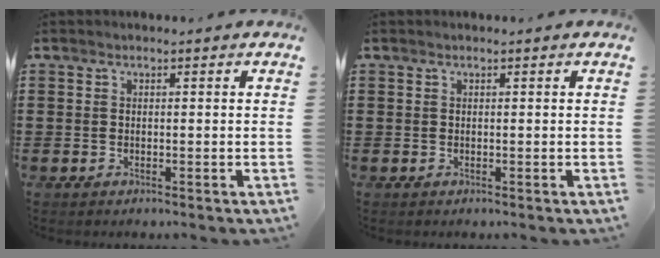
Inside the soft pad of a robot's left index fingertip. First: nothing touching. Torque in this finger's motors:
{"motor_torque": [0.00, 0.00, 0.00, 0.00]}